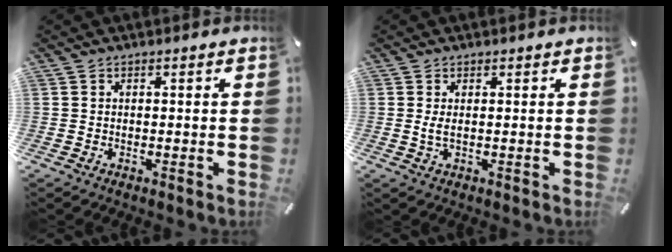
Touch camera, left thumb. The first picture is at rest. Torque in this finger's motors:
{"motor_torque": [0.40, 1.19, 0.45, 0.44, 0.09]}